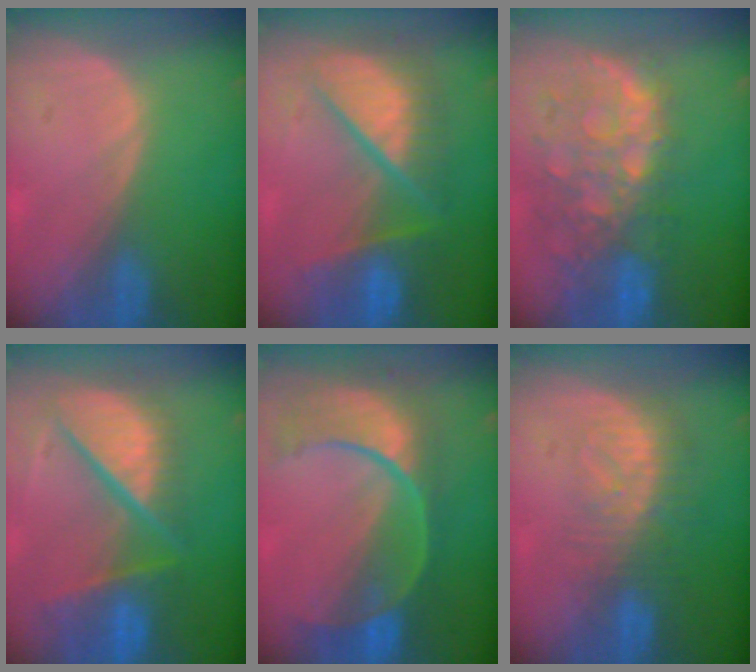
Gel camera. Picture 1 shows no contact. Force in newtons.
{"total": 9.9, "press": 9.9, "slide": 1.0}
{"total": 11.4, "press": 9.7, "slide": 5.9}
{"total": 11.8, "press": 9.8, "slide": 6.5}
{"total": 11.0, "press": 9.3, "slide": 6.0}
{"total": 8.3, "press": 7.2, "slide": 4.1}